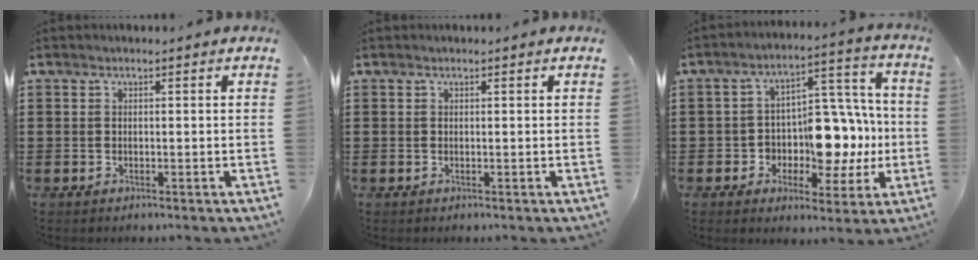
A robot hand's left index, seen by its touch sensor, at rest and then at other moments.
{"total": 0.0}
{"total": 9.8, "force": [-1.0, 7.6, 6.0], "torque": [-0.099, 0.004, -0.009]}